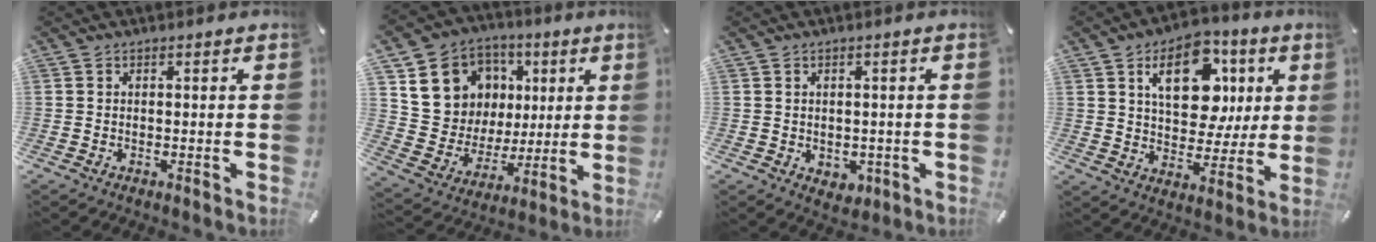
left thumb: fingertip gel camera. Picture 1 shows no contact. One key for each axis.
{"total": 14.0, "fx": 4.7, "fy": 12.9, "fz": 3.1, "tx": -0.042, "ty": -0.026, "tz": 0.102}
{"total": 2.8, "fx": -0.3, "fy": 2.6, "fz": 1.0, "tx": -0.001, "ty": -0.002, "tz": -0.007}
{"total": 15.6, "fx": 5.7, "fy": 10.4, "fz": 10.2, "tx": -0.149, "ty": -0.006, "tz": 0.100}